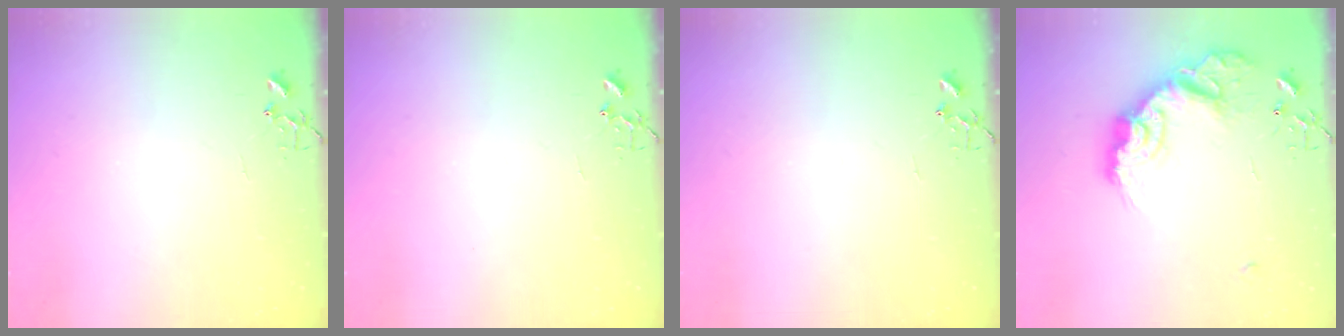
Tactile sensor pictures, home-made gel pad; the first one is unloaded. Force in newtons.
{"total": 0.0}
{"total": 0.0}
{"total": 17.6, "press": 17.6, "slide": 0.9}